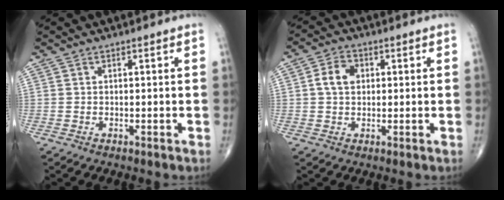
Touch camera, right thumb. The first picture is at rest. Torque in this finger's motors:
{"motor_torque": [-0.43, 0.31, 0.30, -0.08, 0.02]}